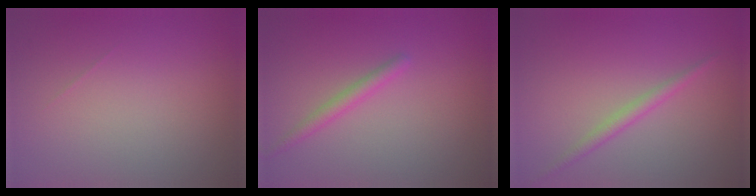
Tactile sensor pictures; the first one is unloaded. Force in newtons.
{"total": 1.5, "press": 1.5, "slide": 0.0}
{"total": 1.5, "press": 1.5, "slide": 0.1}